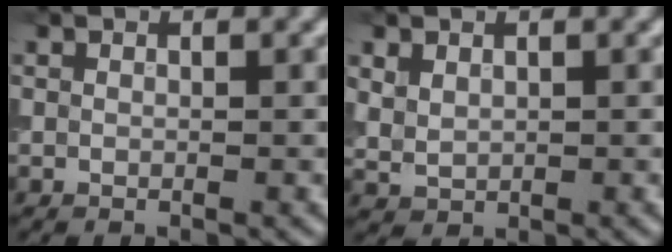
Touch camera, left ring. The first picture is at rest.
{"total": 1.7, "force": [0.8, 1.2, 0.9], "torque": [-0.023, -0.003, 0.019]}